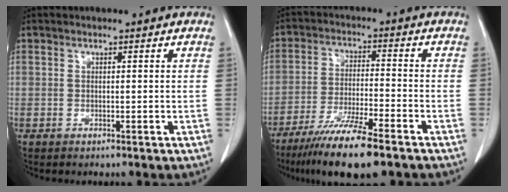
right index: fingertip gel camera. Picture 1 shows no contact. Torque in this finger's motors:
{"motor_torque": [0.09, -0.09, 0.54, 0.18]}